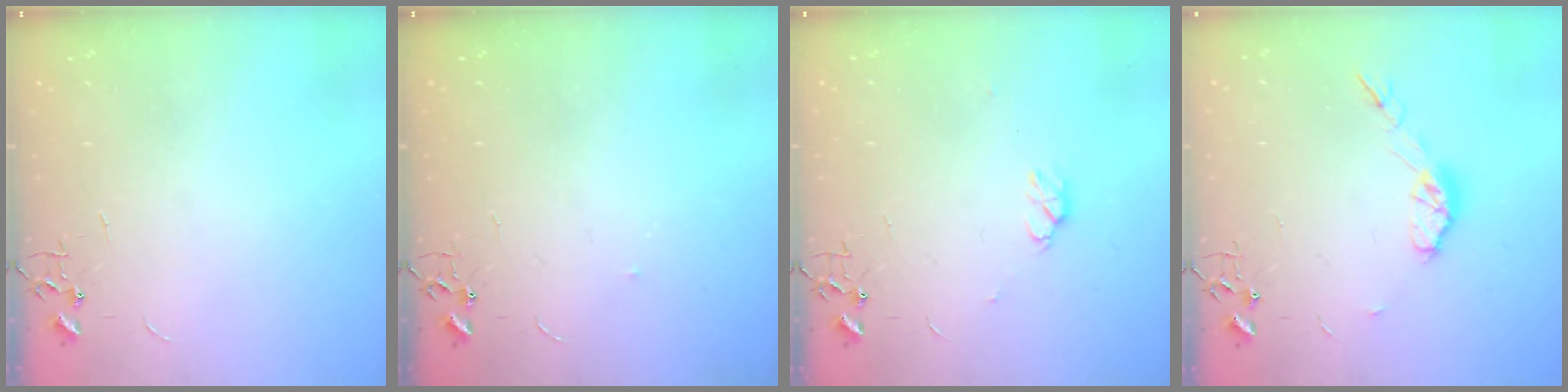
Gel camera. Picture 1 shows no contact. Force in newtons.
{"total": 2.7, "press": 2.7, "slide": 0.4}
{"total": 4.8, "press": 4.7, "slide": 0.6}
{"total": 8.3, "press": 8.3, "slide": 0.5}